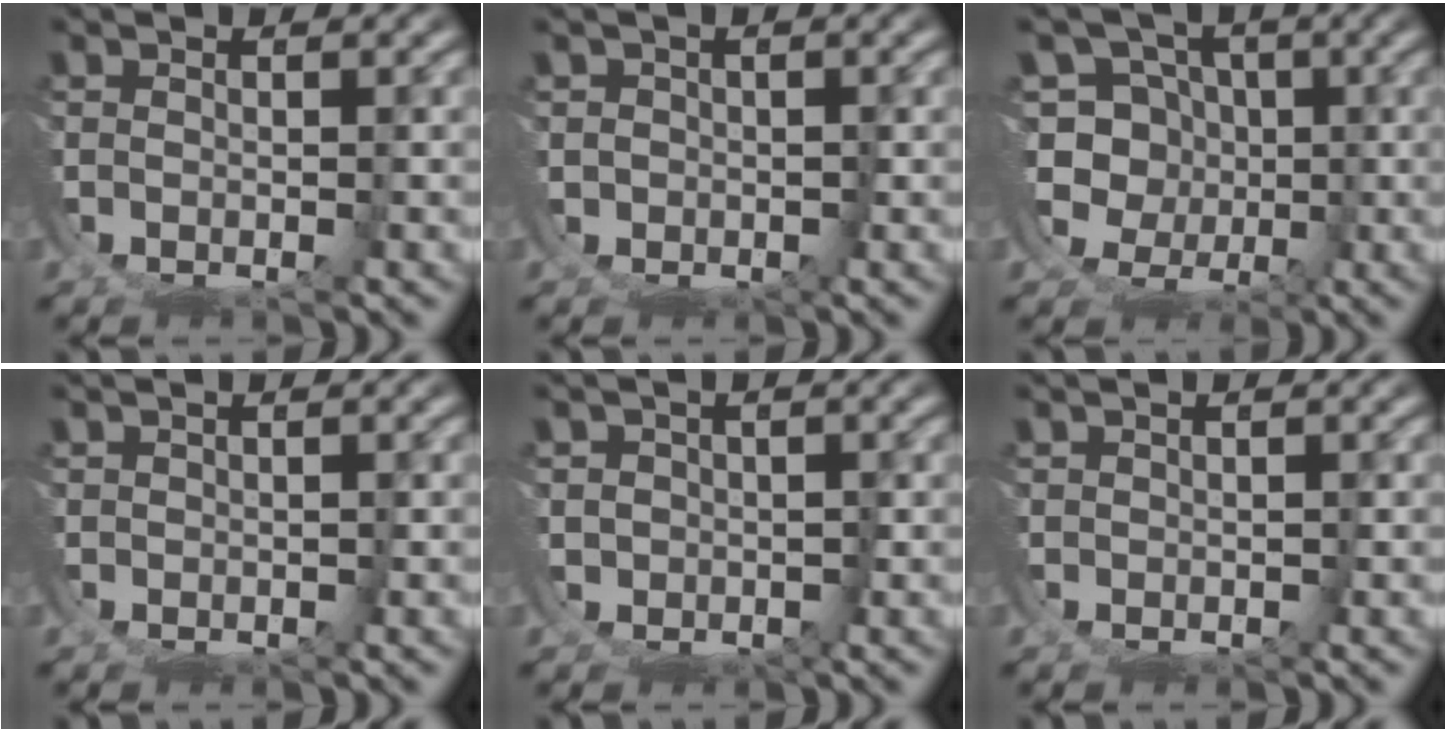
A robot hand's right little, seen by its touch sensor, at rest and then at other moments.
{"total": 5.4, "force": [-0.9, 5.0, 1.7], "torque": [-0.050, -0.022, -0.017]}
{"total": 13.6, "force": [-0.7, 11.9, 6.4], "torque": [-0.165, -0.060, -0.008]}
{"total": 1.3, "force": [0.2, 1.2, 0.4], "torque": [-0.023, -0.007, 0.004]}
{"total": 8.6, "force": [-1.1, 8.1, 2.8], "torque": [-0.085, -0.038, -0.019]}
{"total": 1.0, "force": [0.3, 0.9, 0.3], "torque": [-0.019, -0.006, 0.007]}